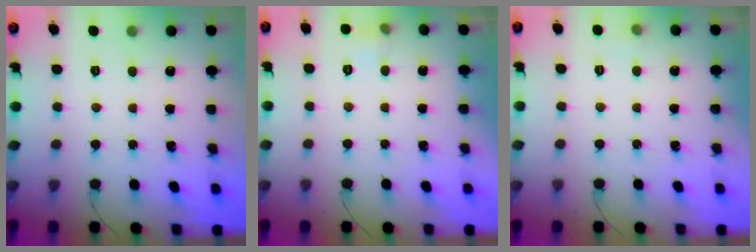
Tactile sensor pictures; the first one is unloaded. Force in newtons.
{"total": 4.5, "press": 4.3, "slide": 1.5}
{"total": 3.7, "press": 3.6, "slide": 1.0}